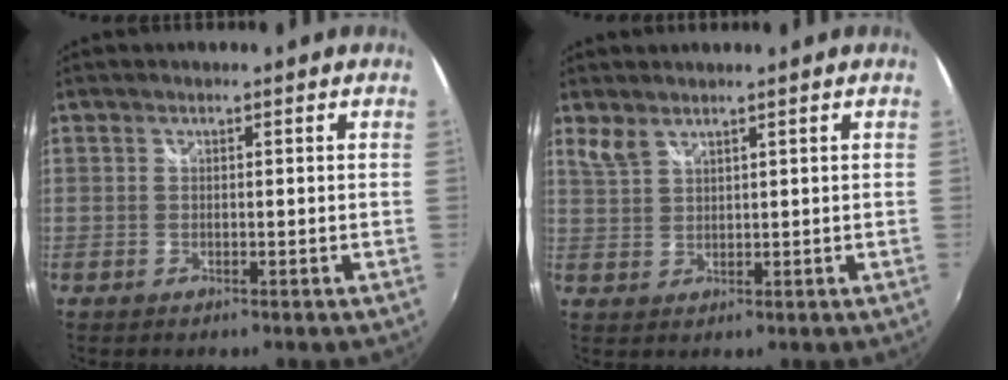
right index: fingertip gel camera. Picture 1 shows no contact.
{"total": 2.7, "force": [2.1, 0.9, 1.4], "torque": [-0.031, 0.000, 0.044]}